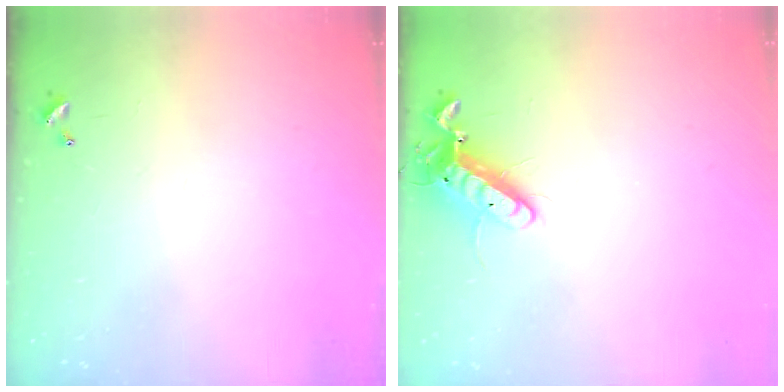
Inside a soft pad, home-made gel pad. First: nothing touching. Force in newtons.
{"total": 11.8, "press": 11.6, "slide": 2.2}